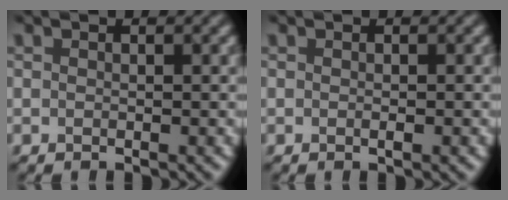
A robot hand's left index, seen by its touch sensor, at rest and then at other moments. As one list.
[{"total": 0.6, "force": [-0.2, 0.1, 0.6], "torque": [-0.010, -0.001, -0.003]}]